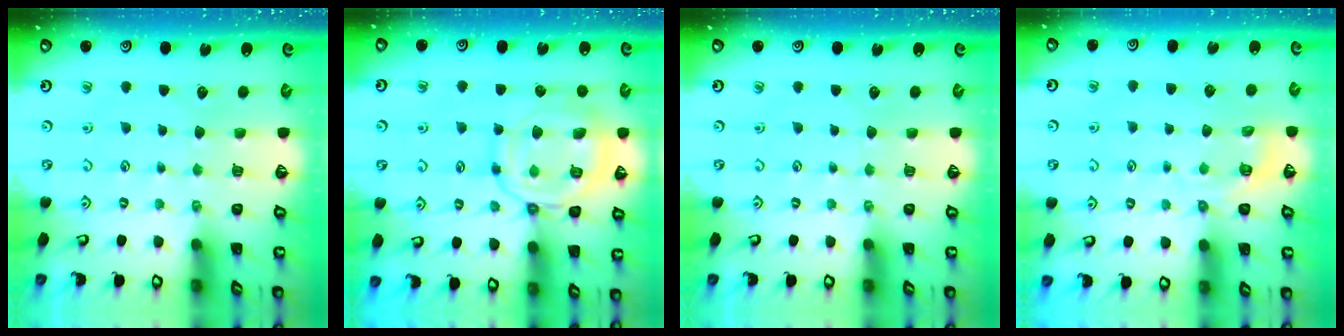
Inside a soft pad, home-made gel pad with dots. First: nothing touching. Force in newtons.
{"total": 12.7, "press": 12.7, "slide": 1.0}
{"total": 0.0}
{"total": 3.8, "press": 3.4, "slide": 1.7}